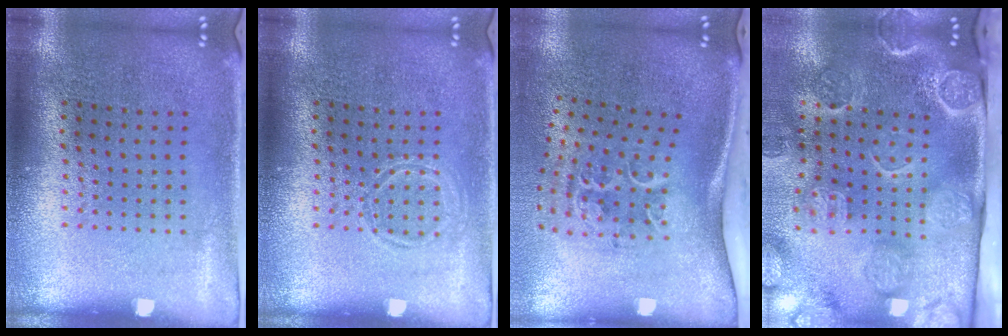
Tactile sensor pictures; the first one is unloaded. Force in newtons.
{"total": 1.0, "press": 1.0, "slide": 0.1}
{"total": 2.2, "press": 1.3, "slide": 1.8}
{"total": 4.7, "press": 3.6, "slide": 3.0}